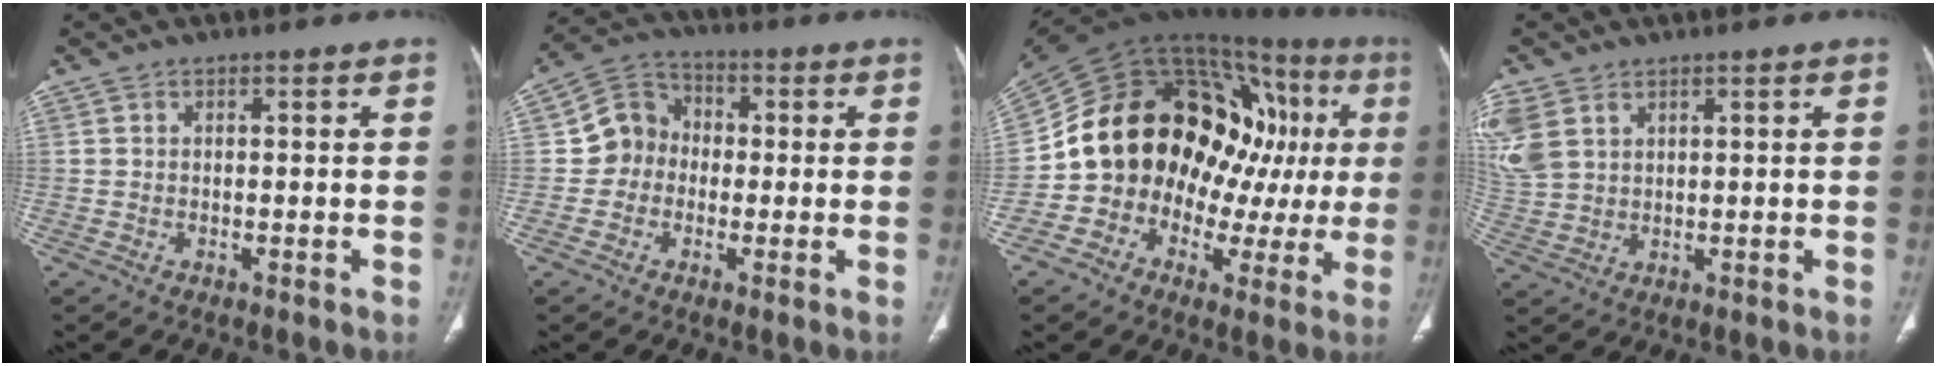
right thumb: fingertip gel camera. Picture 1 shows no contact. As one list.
[{"total": 7.7, "force": [-0.7, 7.1, 2.8], "torque": [-0.019, 0.028, -0.028]}, {"total": 26.3, "force": [1.9, 17.3, 19.8], "torque": [-0.258, 0.059, 0.032]}, {"total": 8.2, "force": [3.9, 5.6, 4.6], "torque": [-0.120, -0.001, 0.092]}]